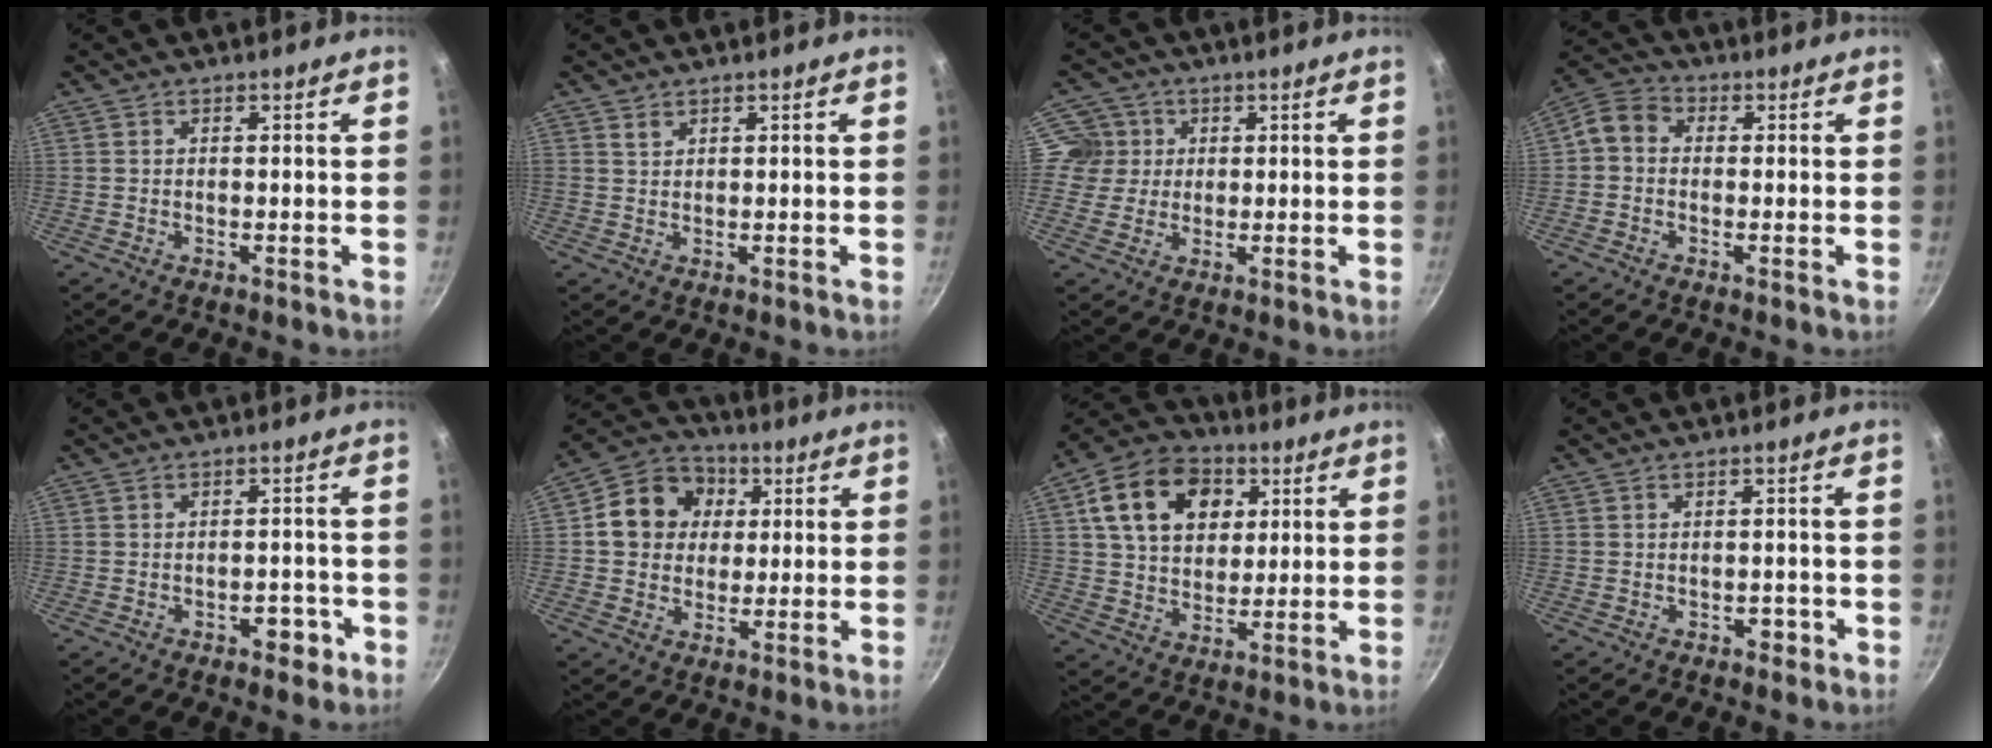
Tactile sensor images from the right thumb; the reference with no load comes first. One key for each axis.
{"total": 1.3, "fx": 1.0, "fy": 0.8, "fz": 0.5, "tx": -0.004, "ty": -0.004, "tz": 0.018}
{"total": 5.4, "fx": 1.3, "fy": 5.2, "fz": 0.6, "tx": 0.035, "ty": 0.003, "tz": 0.013}
{"total": 5.3, "fx": -0.4, "fy": 4.4, "fz": 3.0, "tx": -0.052, "ty": 0.020, "tz": -0.028}
{"total": 3.7, "fx": -1.9, "fy": 2.2, "fz": 2.3, "tx": -0.010, "ty": 0.019, "tz": -0.019}
{"total": 12.3, "fx": 2.4, "fy": 10.6, "fz": 5.7, "tx": -0.070, "ty": 0.015, "tz": 0.024}
{"total": 17.0, "fx": 5.4, "fy": 12.5, "fz": 10.3, "tx": -0.151, "ty": 0.005, "tz": 0.083}
{"total": 1.6, "fx": -0.8, "fy": 1.2, "fz": 0.8, "tx": 0.003, "ty": 0.013, "tz": -0.005}